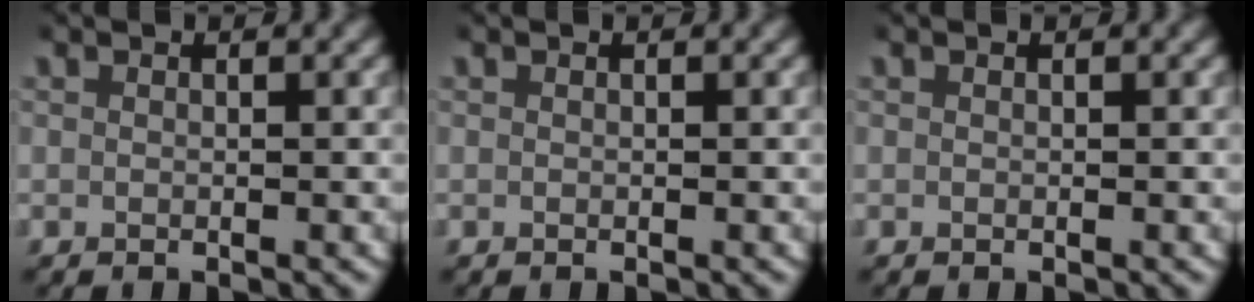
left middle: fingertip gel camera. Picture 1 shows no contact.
{"total": 0.0}
{"total": 0.0}